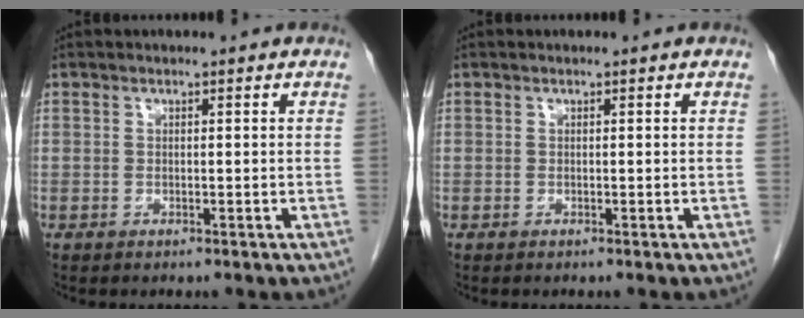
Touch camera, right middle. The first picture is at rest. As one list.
[{"total": 0.0}]